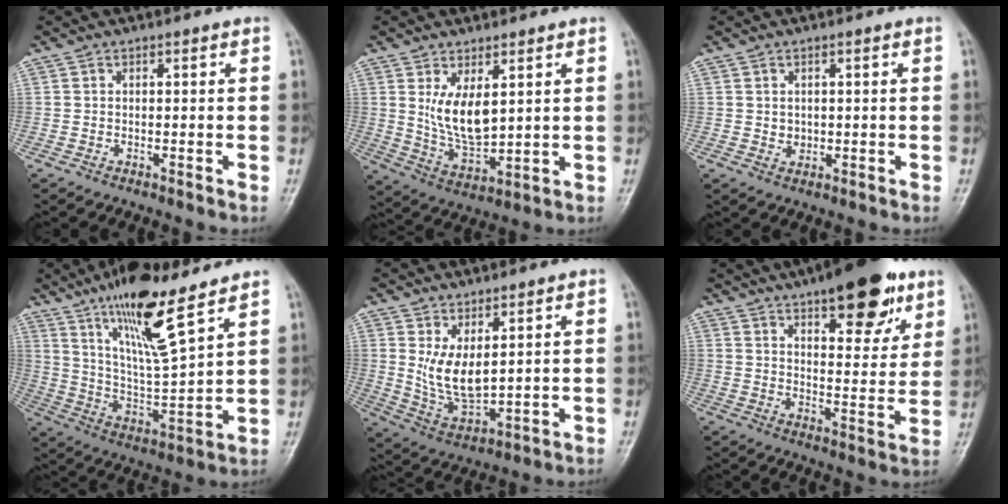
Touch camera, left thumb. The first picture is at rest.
{"total": 9.1, "force": [2.9, 4.3, 7.4], "torque": [-0.121, -0.030, 0.069]}
{"total": 1.9, "force": [0.4, 1.5, 1.0], "torque": [-0.009, -0.004, 0.012]}
{"total": 16.3, "force": [10.9, 3.1, 11.6], "torque": [-0.198, -0.061, 0.208]}
{"total": 8.3, "force": [2.7, 3.8, 6.8], "torque": [-0.121, -0.032, 0.069]}
{"total": 14.4, "force": [8.5, 5.6, 10.2], "torque": [-0.101, -0.031, 0.117]}